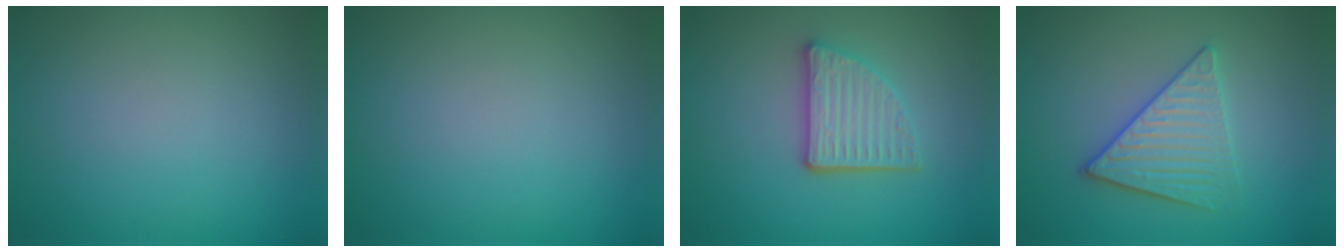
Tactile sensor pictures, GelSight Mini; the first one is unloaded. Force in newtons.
{"total": 0.0}
{"total": 4.0, "press": 3.2, "slide": 2.4}
{"total": 3.8, "press": 3.5, "slide": 1.5}